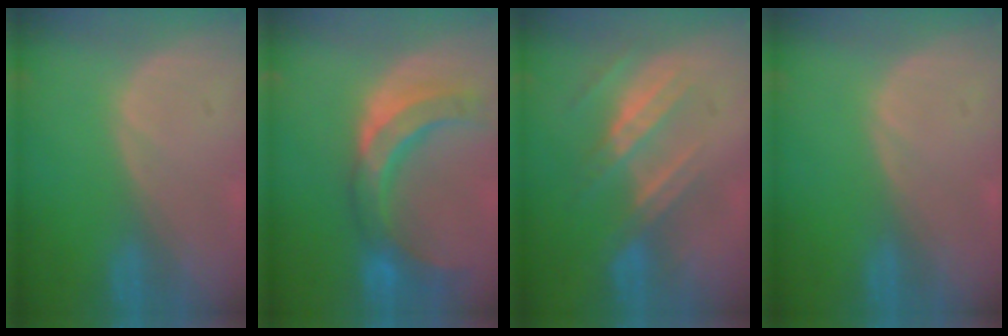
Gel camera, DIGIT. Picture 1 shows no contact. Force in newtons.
{"total": 10.7, "press": 9.4, "slide": 5.0}
{"total": 7.2, "press": 6.6, "slide": 2.7}
{"total": 0.0}